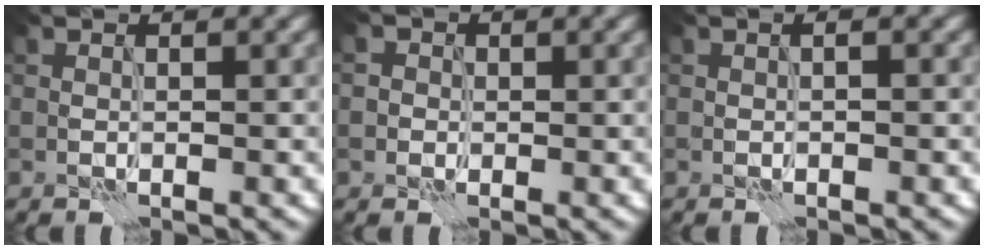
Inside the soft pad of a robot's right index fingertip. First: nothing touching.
{"total": 1.1, "force": [-0.2, 1.1, -0.1], "torque": [0.004, 0.001, -0.005]}
{"total": 0.8, "force": [0.0, 0.2, 0.8], "torque": [-0.005, -0.003, 0.000]}